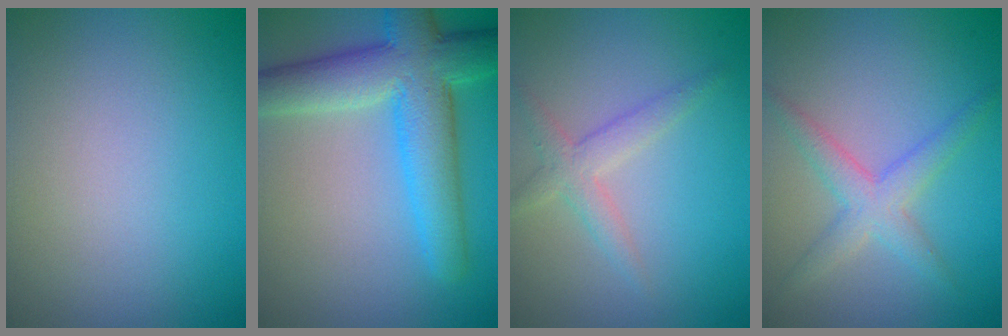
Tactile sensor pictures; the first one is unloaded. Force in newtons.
{"total": 8.1, "press": 8.1, "slide": 0.4}
{"total": 2.3, "press": 2.3, "slide": 0.1}
{"total": 2.4, "press": 2.4, "slide": 0.1}